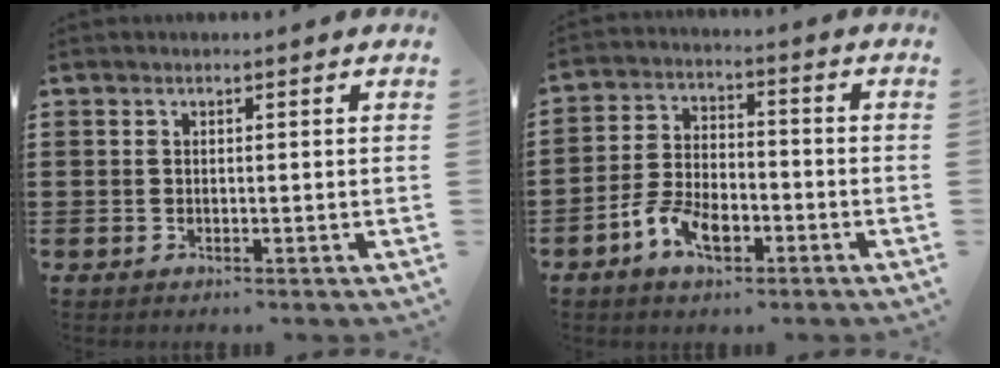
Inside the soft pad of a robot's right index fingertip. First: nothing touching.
{"total": 6.9, "force": [-3.8, 3.5, 4.6], "torque": [-0.108, 0.004, -0.075]}